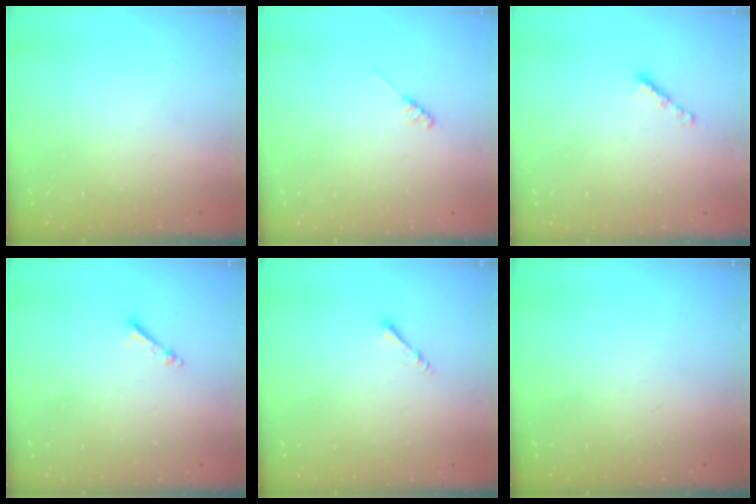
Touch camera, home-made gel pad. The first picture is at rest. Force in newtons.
{"total": 2.6, "press": 2.5, "slide": 0.4}
{"total": 2.3, "press": 2.2, "slide": 0.4}
{"total": 2.5, "press": 2.5, "slide": 0.3}
{"total": 1.8, "press": 1.8, "slide": 0.1}
{"total": 0.0}